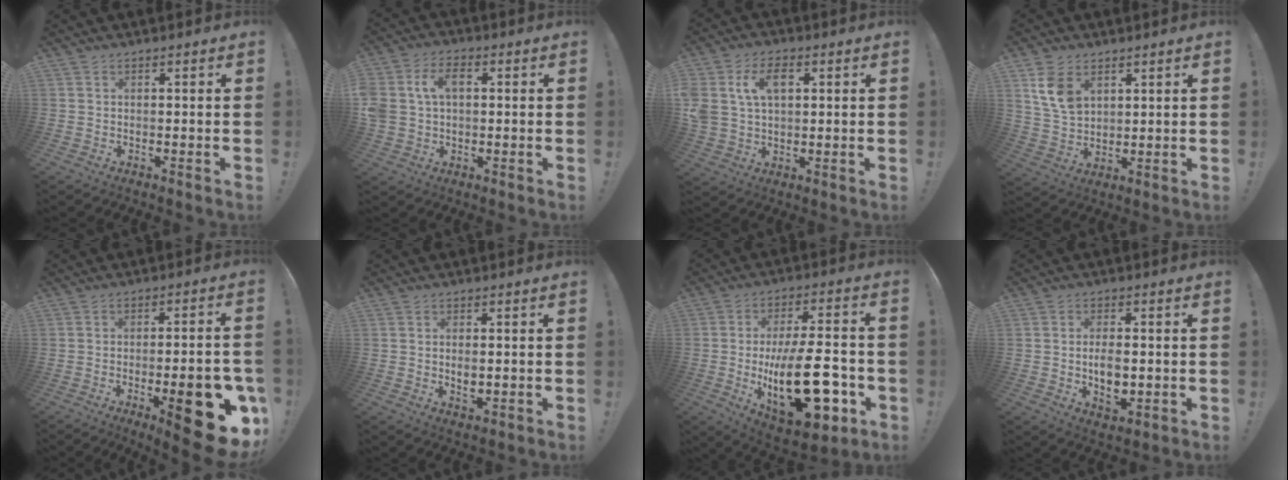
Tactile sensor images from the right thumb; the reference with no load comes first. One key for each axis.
{"total": 9.5, "fx": 1.9, "fy": 7.0, "fz": 6.2, "tx": -0.132, "ty": 0.009, "tz": 0.036}
{"total": 10.7, "fx": 3.5, "fy": 7.5, "fz": 6.8, "tx": -0.137, "ty": 0.003, "tz": 0.066}
{"total": 9.9, "fx": 4.9, "fy": 6.6, "fz": 5.6, "tx": -0.099, "ty": -0.017, "tz": 0.095}
{"total": 18.8, "fx": -7.0, "fy": 5.9, "fz": 16.4, "tx": -0.195, "ty": 0.031, "tz": -0.087}
{"total": 3.0, "fx": 0.2, "fy": 1.7, "fz": 2.4, "tx": -0.039, "ty": -0.003, "tz": -0.001}
{"total": 26.8, "fx": -5.4, "fy": 12.4, "fz": 23.1, "tx": -0.384, "ty": 0.029, "tz": -0.069}
{"total": 6.6, "fx": -0.4, "fy": 3.8, "fz": 5.5, "tx": -0.078, "ty": -0.006, "tz": -0.008}